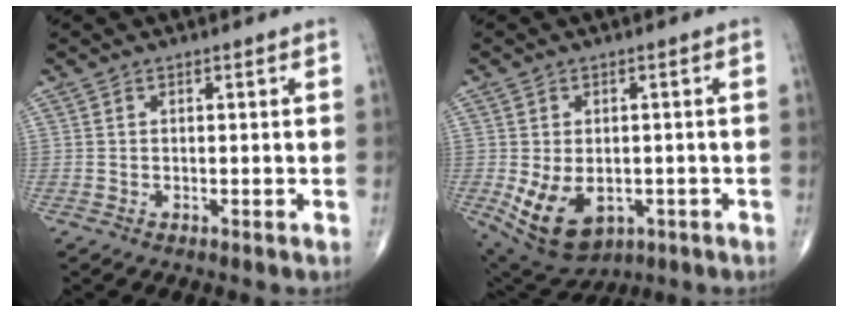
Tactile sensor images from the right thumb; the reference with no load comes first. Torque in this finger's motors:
{"motor_torque": [-0.23, 0.62, 0.84, 0.11, 0.30]}